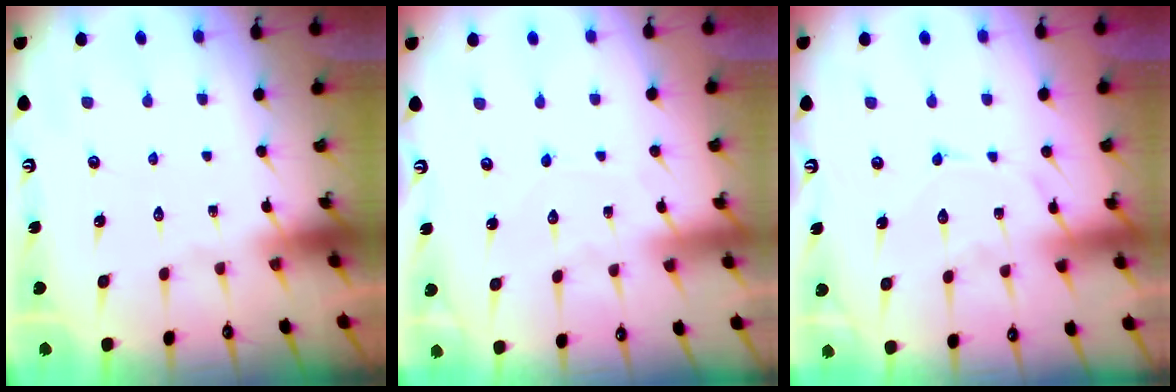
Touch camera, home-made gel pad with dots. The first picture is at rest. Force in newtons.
{"total": 3.2, "press": 3.2, "slide": 0.0}
{"total": 8.7, "press": 8.6, "slide": 0.9}